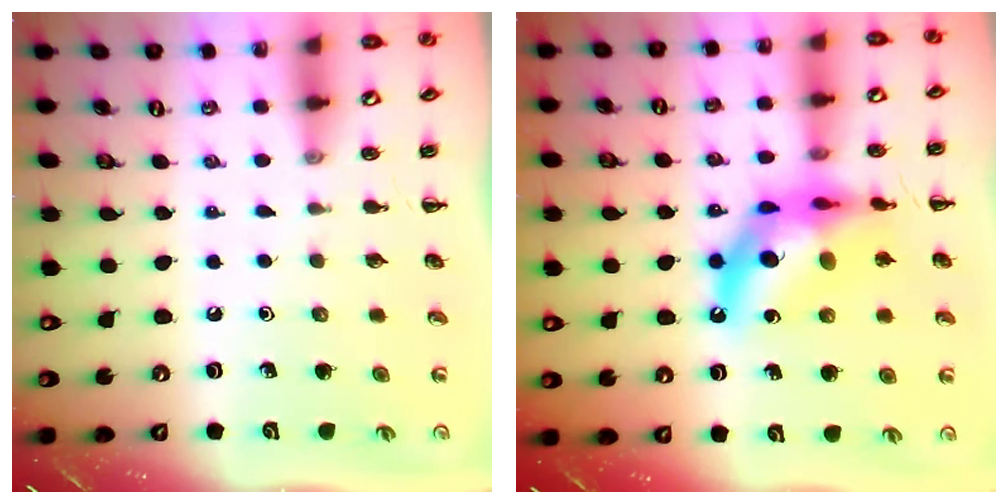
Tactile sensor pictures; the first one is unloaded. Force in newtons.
{"total": 16.4, "press": 15.9, "slide": 4.0}